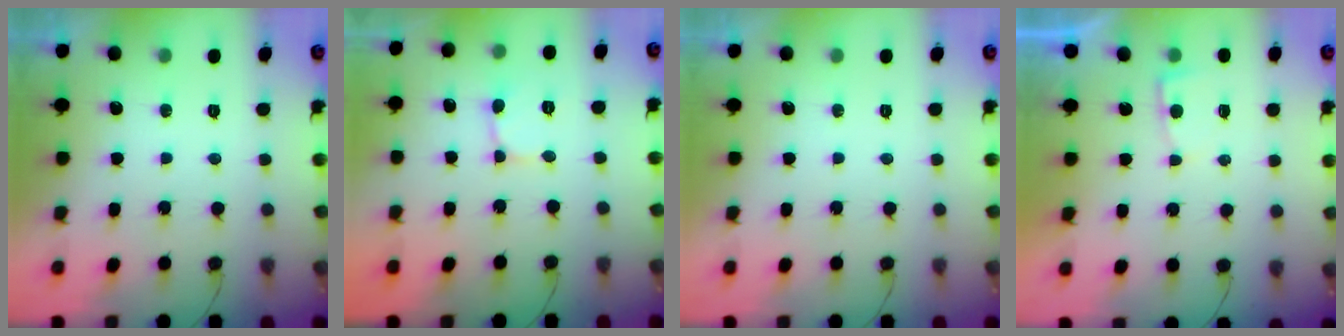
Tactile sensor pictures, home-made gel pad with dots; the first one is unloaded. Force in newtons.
{"total": 2.3, "press": 2.3, "slide": 0.1}
{"total": 0.0}
{"total": 2.2, "press": 2.2, "slide": 0.3}